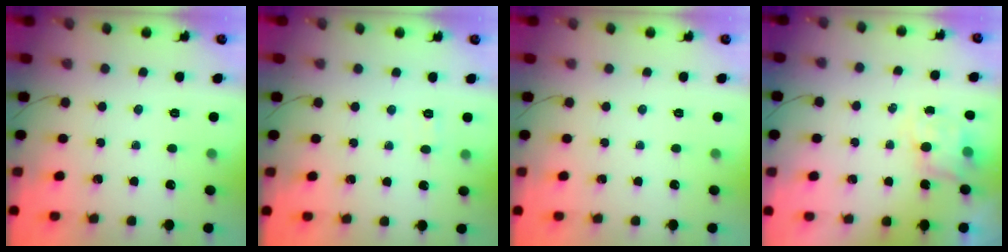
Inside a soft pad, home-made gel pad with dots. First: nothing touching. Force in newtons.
{"total": 4.4, "press": 4.2, "slide": 1.0}
{"total": 0.0}
{"total": 6.2, "press": 6.2, "slide": 0.8}